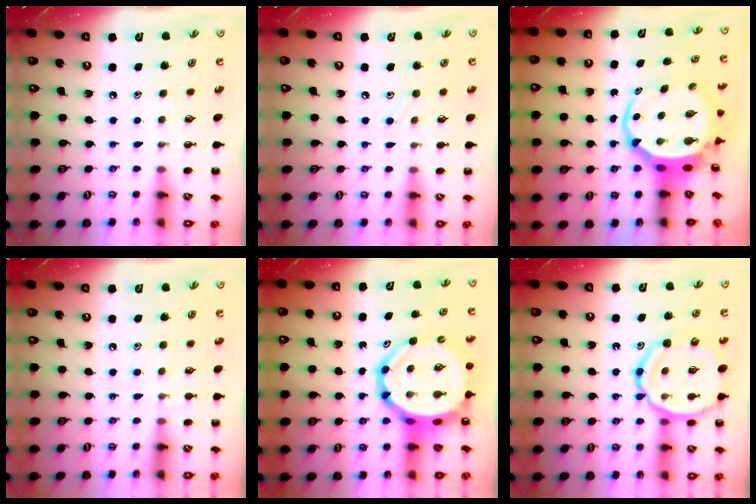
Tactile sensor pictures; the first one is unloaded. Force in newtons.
{"total": 7.2, "press": 6.7, "slide": 2.5}
{"total": 6.4, "press": 6.1, "slide": 2.0}
{"total": 5.9, "press": 5.7, "slide": 1.8}
{"total": 11.2, "press": 10.7, "slide": 3.4}
{"total": 16.0, "press": 15.7, "slide": 3.2}